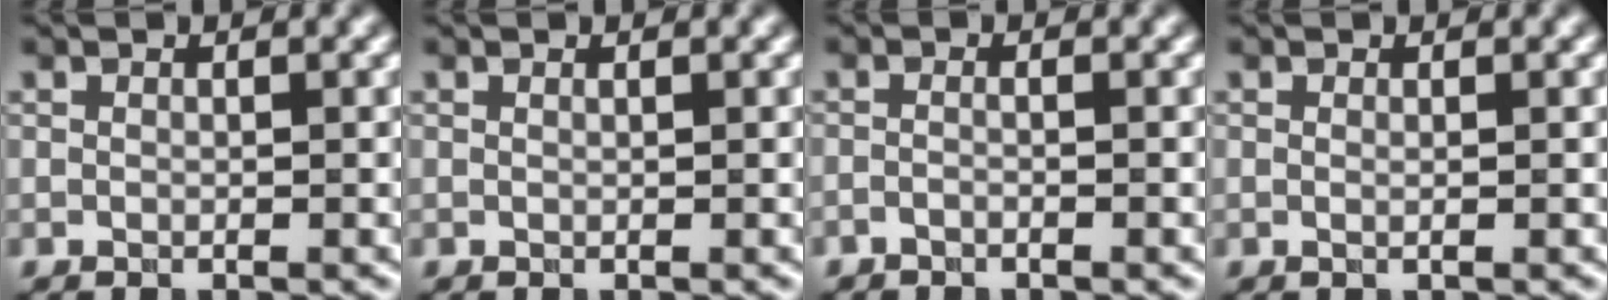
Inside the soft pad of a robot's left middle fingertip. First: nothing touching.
{"total": 0.0}
{"total": 0.9, "force": [-0.7, 0.2, 0.5], "torque": [-0.011, -0.007, -0.017]}
{"total": 0.6, "force": [0.1, 0.2, 0.5], "torque": [-0.009, -0.002, -0.002]}